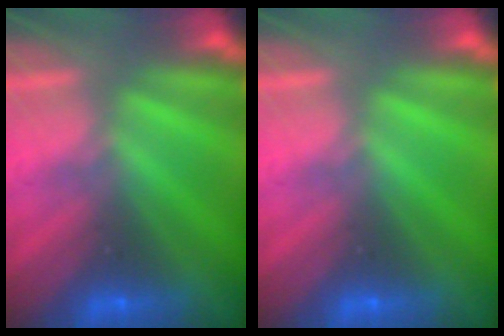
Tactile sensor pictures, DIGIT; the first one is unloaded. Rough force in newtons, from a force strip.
{"total": 0.0}